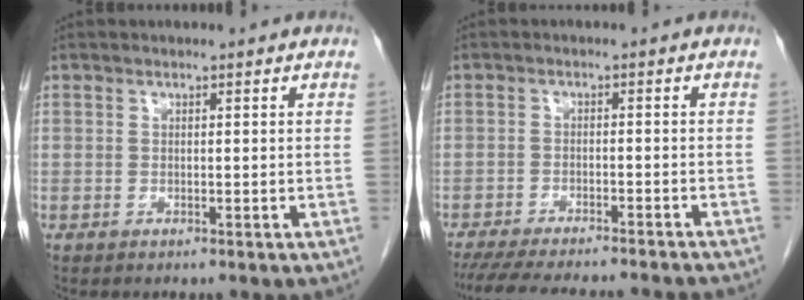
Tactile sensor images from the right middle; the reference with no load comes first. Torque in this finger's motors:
{"motor_torque": [0.27, -0.26, 0.06, 0.04]}